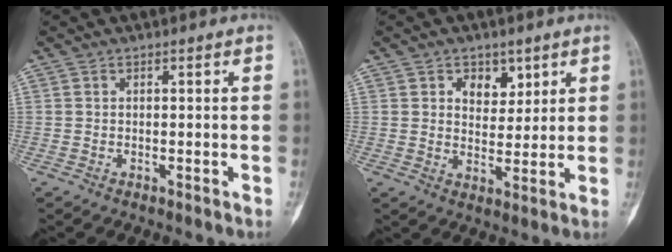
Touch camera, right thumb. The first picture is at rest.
{"total": 5.5, "force": [2.8, 3.9, 2.7], "torque": [-0.011, -0.017, 0.046]}